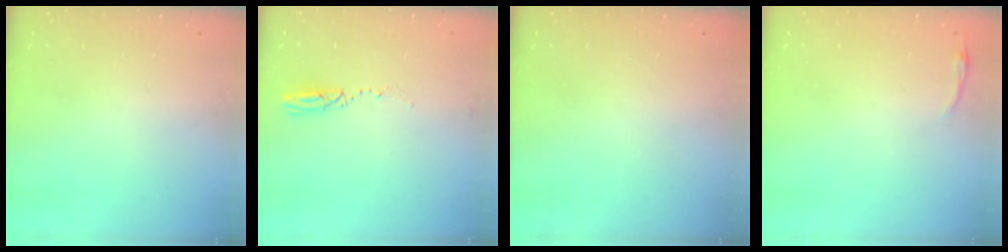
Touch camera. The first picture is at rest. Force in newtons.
{"total": 3.1, "press": 3.0, "slide": 0.7}
{"total": 0.0}
{"total": 2.9, "press": 2.8, "slide": 0.7}